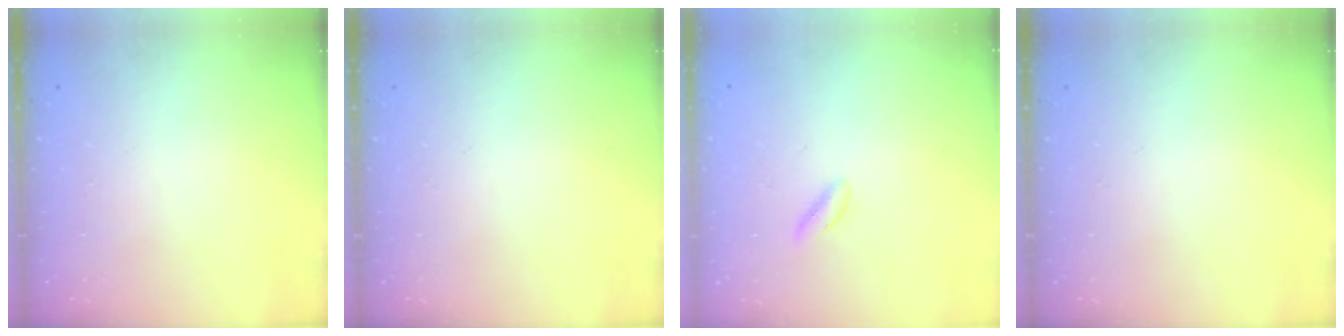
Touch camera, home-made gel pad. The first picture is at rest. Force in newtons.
{"total": 0.0}
{"total": 2.1, "press": 1.9, "slide": 0.9}
{"total": 0.0}